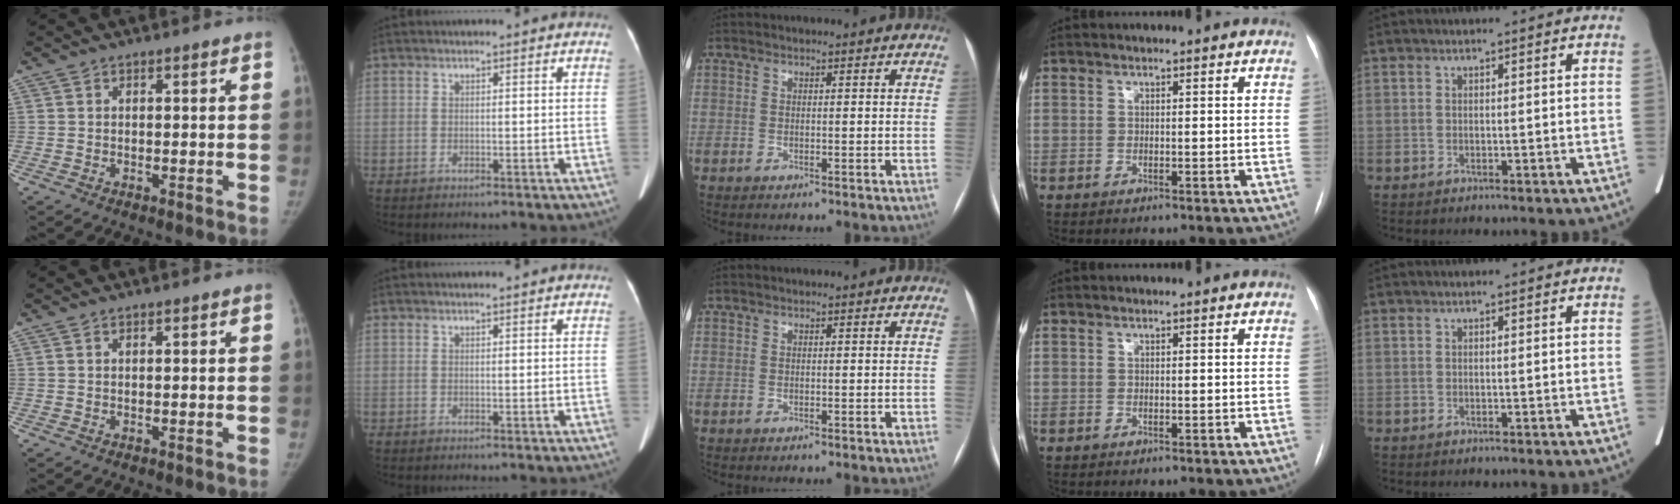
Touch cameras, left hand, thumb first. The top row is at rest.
{"index": {"total": 1.4, "force": [1.3, 0.2, 0.4], "torque": [-0.008, 0.009, 0.013]}}